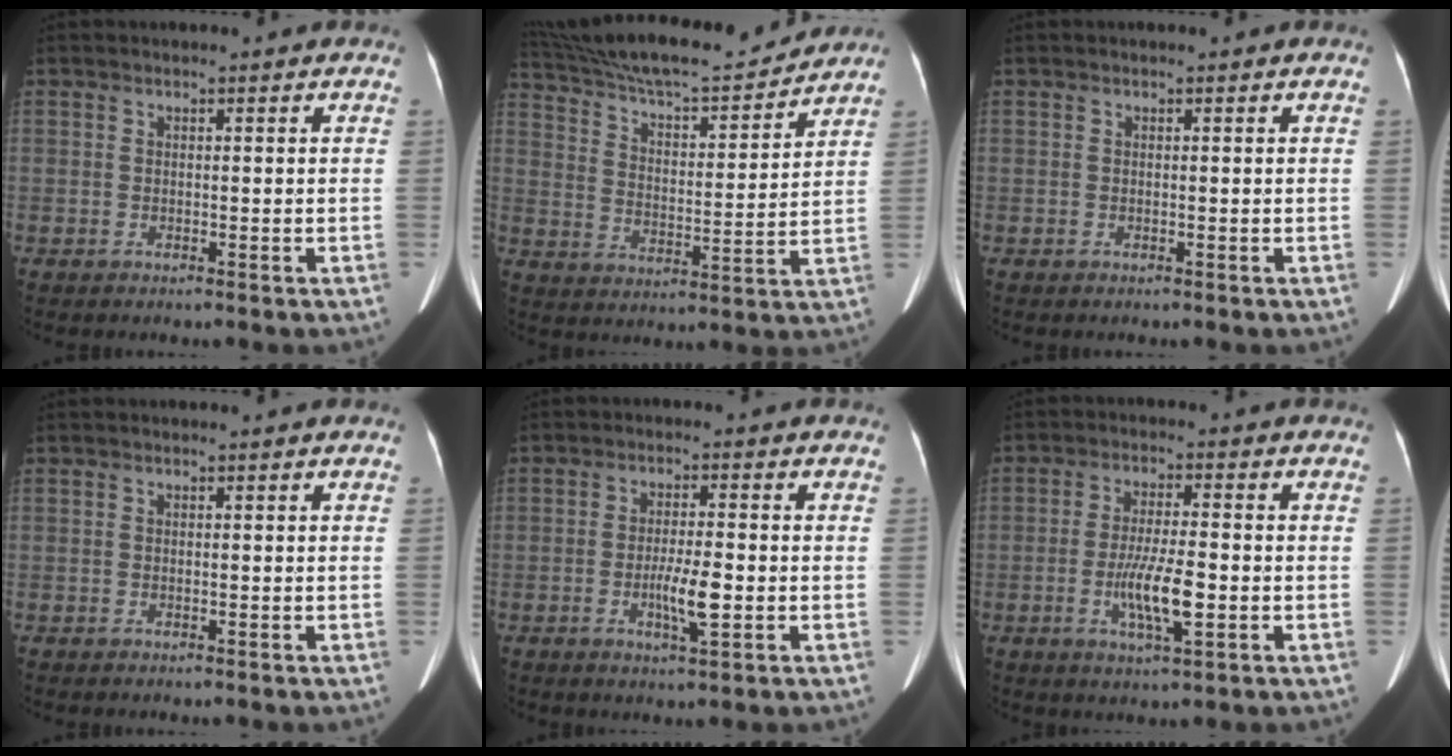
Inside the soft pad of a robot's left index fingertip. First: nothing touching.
{"total": 21.5, "force": [19.7, 3.2, 8.2], "torque": [-0.153, 0.010, 0.299]}
{"total": 0.0}
{"total": 0.0}
{"total": 5.1, "force": [-1.4, 0.7, 4.8], "torque": [-0.090, -0.008, -0.026]}
{"total": 7.2, "force": [-2.0, 1.1, 6.9], "torque": [-0.130, -0.010, -0.038]}